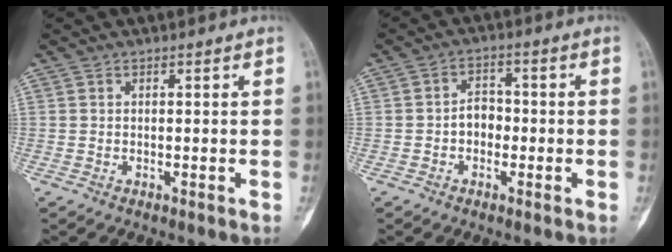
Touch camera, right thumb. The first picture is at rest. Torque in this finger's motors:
{"motor_torque": [0.61, 0.36, 0.24, -0.30, -0.03]}